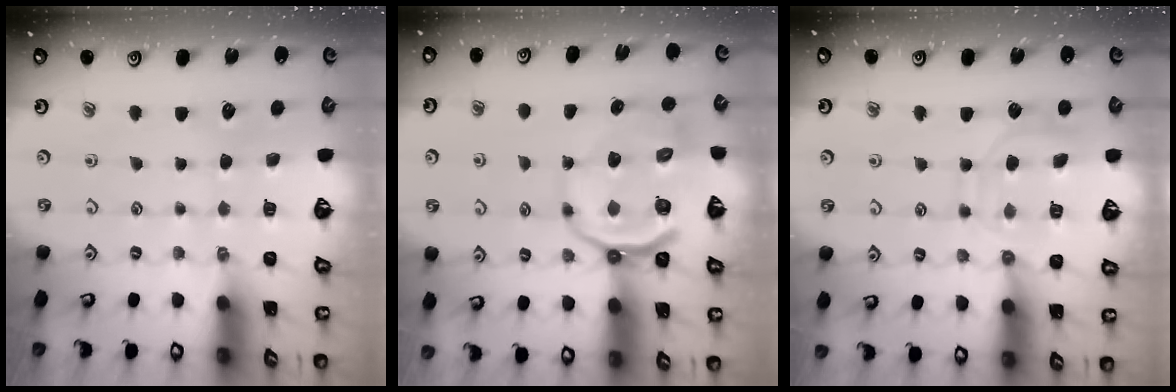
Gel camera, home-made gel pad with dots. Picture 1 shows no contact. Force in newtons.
{"total": 11.0, "press": 10.6, "slide": 2.7}
{"total": 10.4, "press": 10.3, "slide": 0.9}